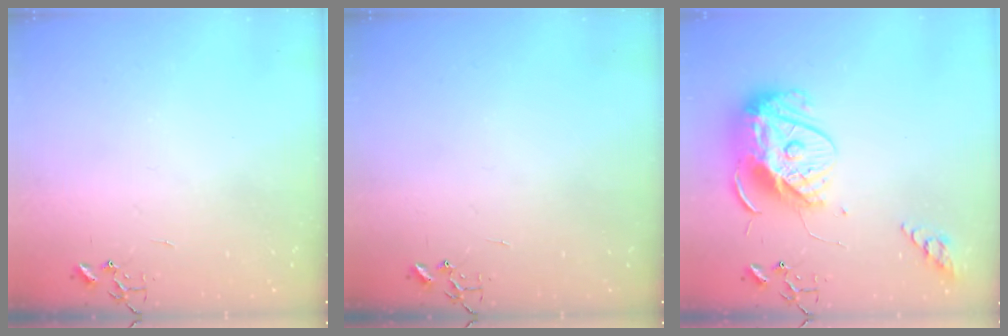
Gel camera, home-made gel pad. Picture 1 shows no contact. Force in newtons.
{"total": 0.0}
{"total": 16.5, "press": 16.4, "slide": 1.3}